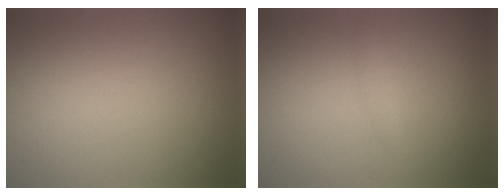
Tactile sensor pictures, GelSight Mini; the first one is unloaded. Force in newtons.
{"total": 0.6, "press": 0.6, "slide": 0.0}